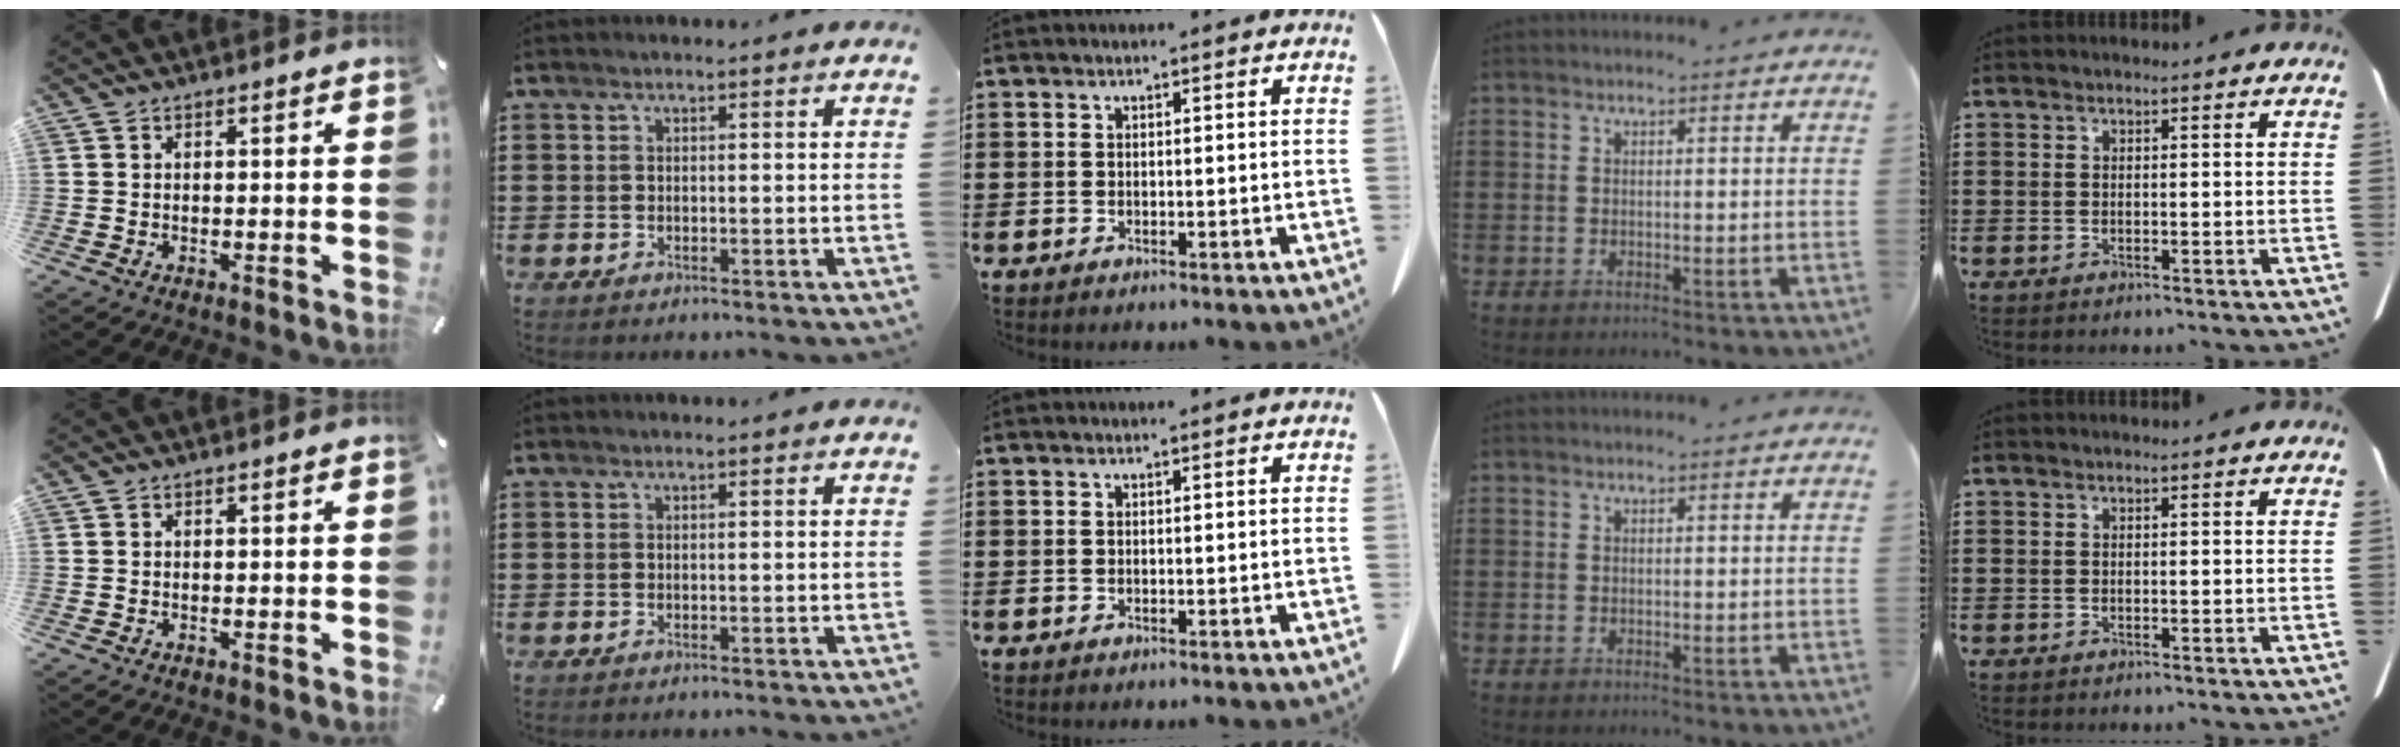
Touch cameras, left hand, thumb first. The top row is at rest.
{}